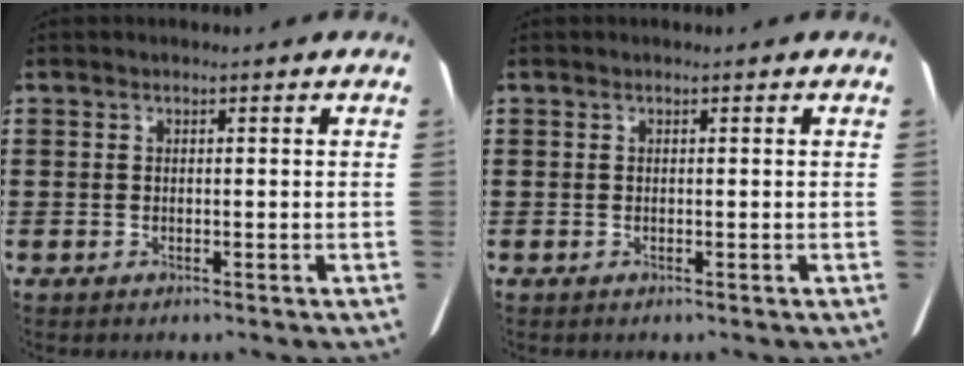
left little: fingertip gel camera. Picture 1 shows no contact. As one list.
[{"total": 0.0}]